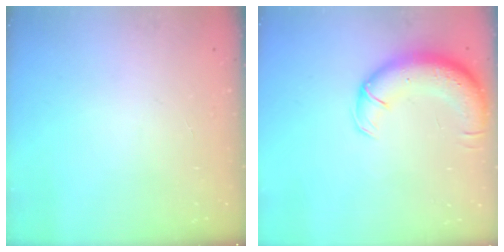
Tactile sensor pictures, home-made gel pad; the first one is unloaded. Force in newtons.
{"total": 12.0, "press": 11.7, "slide": 2.8}